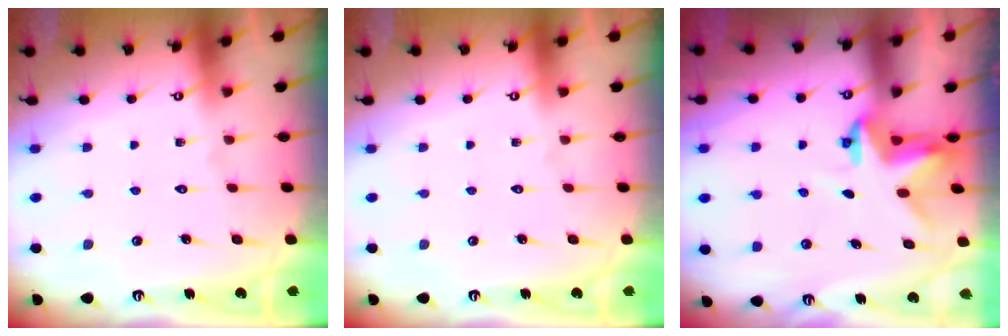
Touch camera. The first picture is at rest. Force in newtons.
{"total": 0.0}
{"total": 3.4, "press": 3.4, "slide": 0.1}